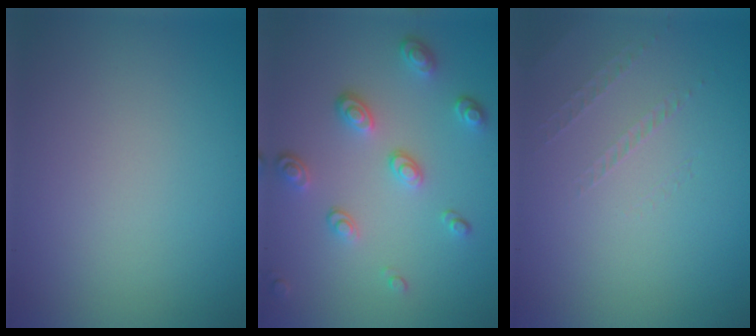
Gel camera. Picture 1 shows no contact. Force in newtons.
{"total": 3.4, "press": 2.6, "slide": 2.3}
{"total": 0.9, "press": 0.1, "slide": 0.9}